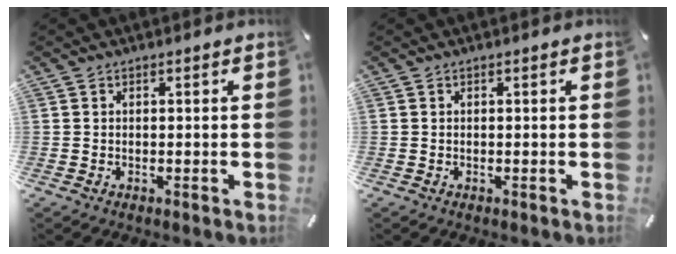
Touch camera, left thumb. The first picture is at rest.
{"total": 0.0}